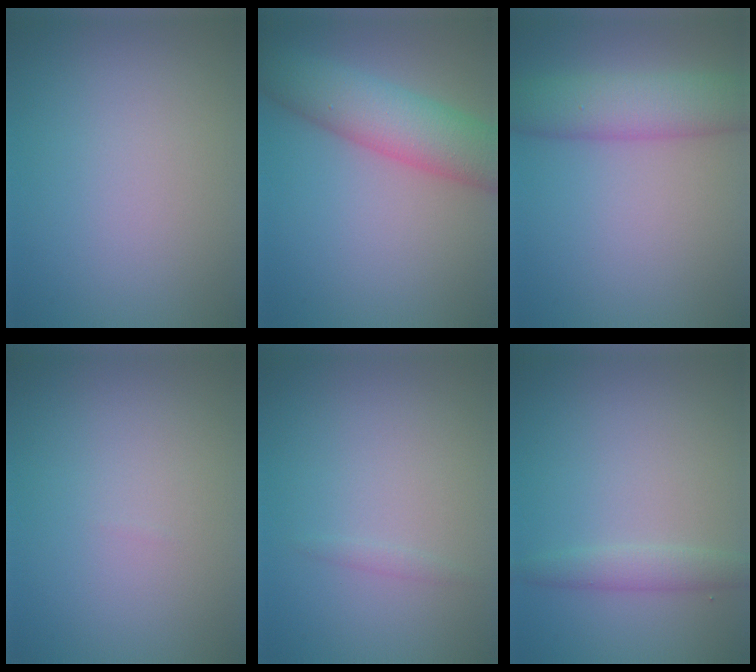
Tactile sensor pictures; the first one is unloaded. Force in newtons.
{"total": 6.8, "press": 6.8, "slide": 0.3}
{"total": 5.6, "press": 5.5, "slide": 0.5}
{"total": 0.0}
{"total": 0.5, "press": 0.5, "slide": 0.0}
{"total": 2.0, "press": 2.0, "slide": 0.2}